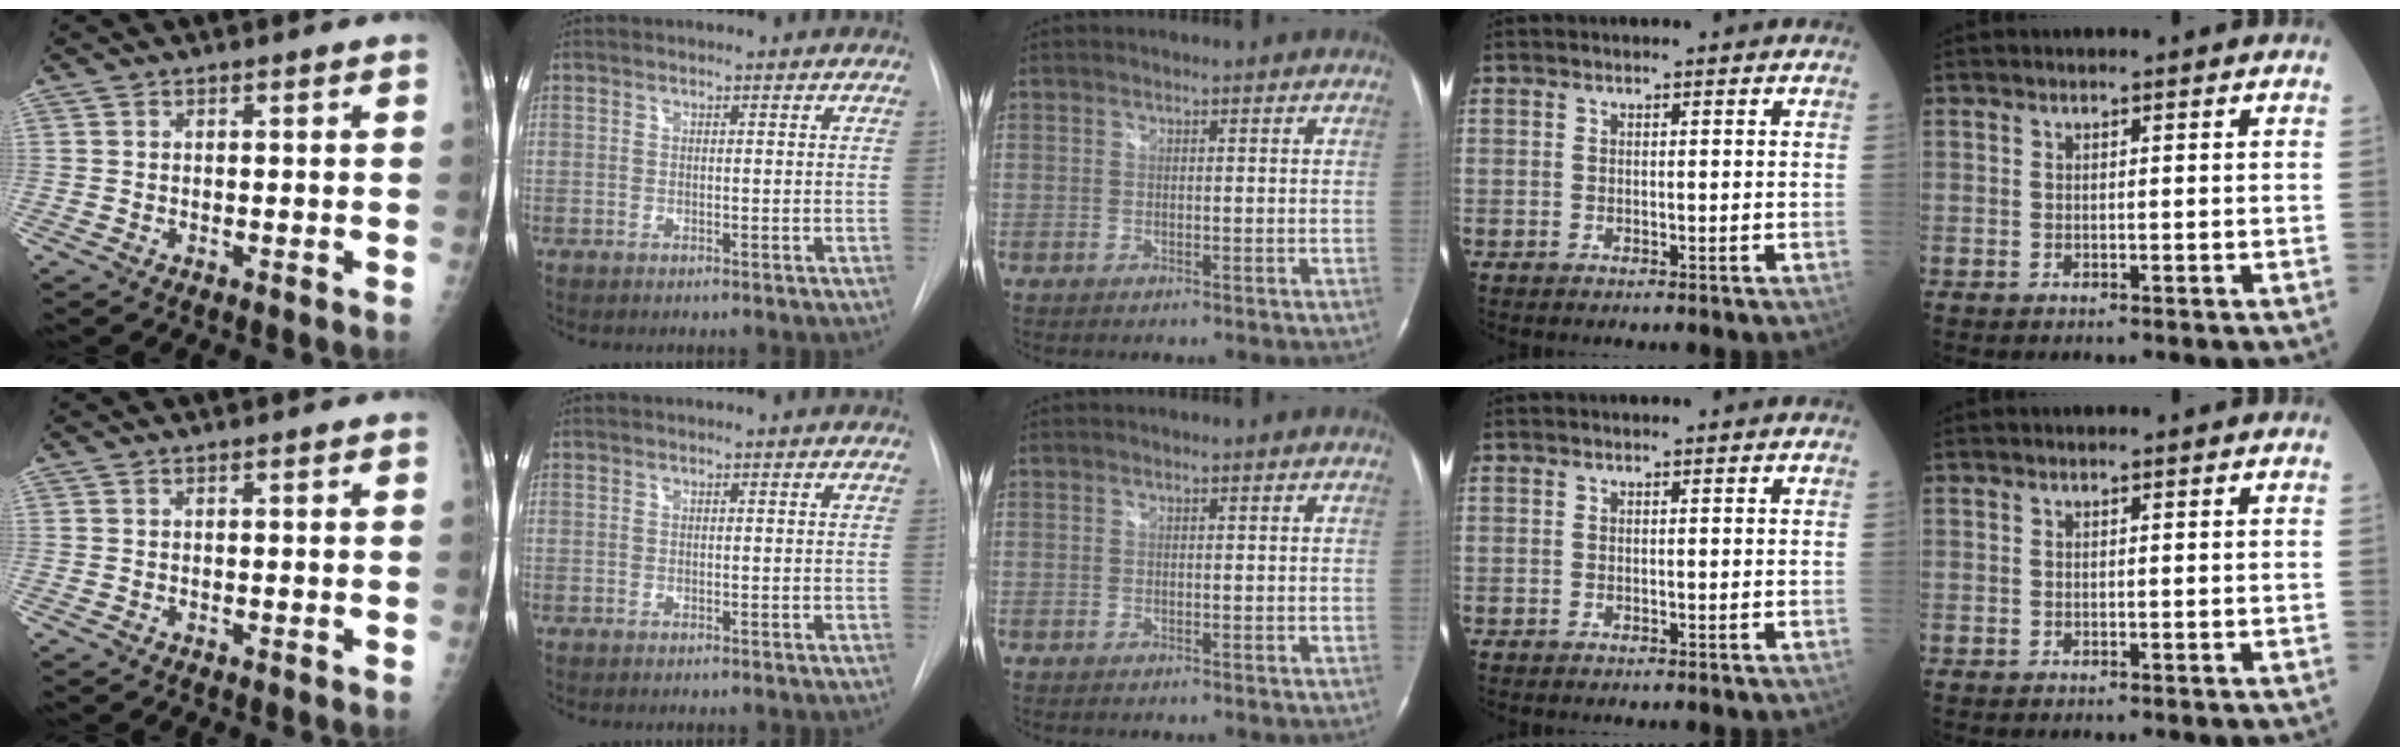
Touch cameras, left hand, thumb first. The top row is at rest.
{}